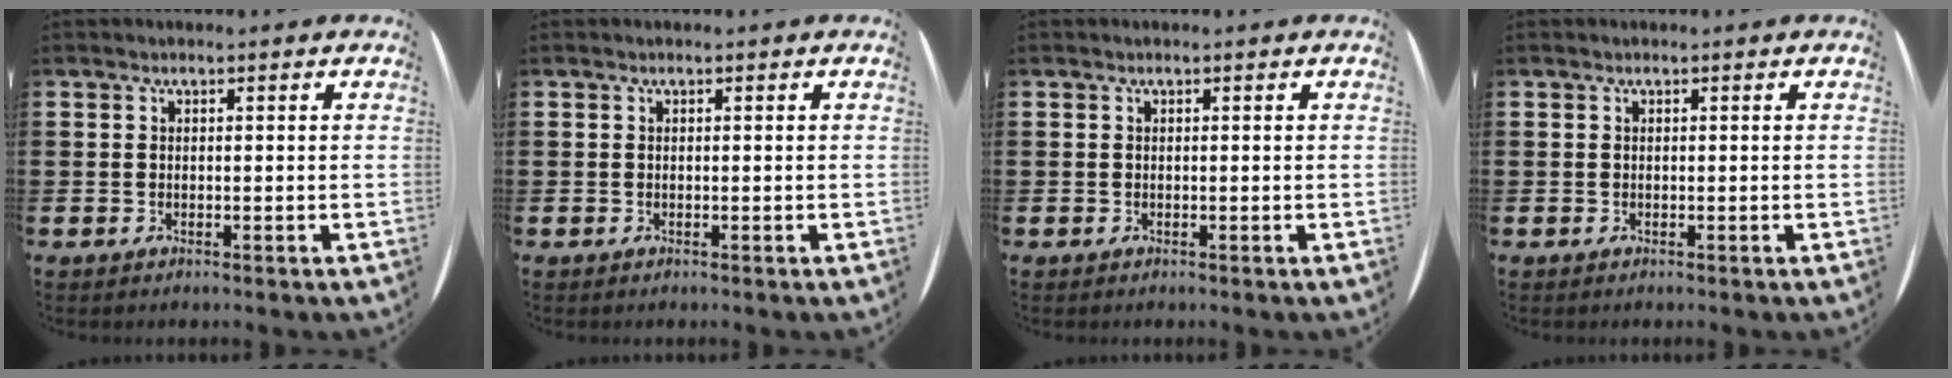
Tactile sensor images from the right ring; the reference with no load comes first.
{"total": 0.0}
{"total": 0.0}
{"total": 0.0}